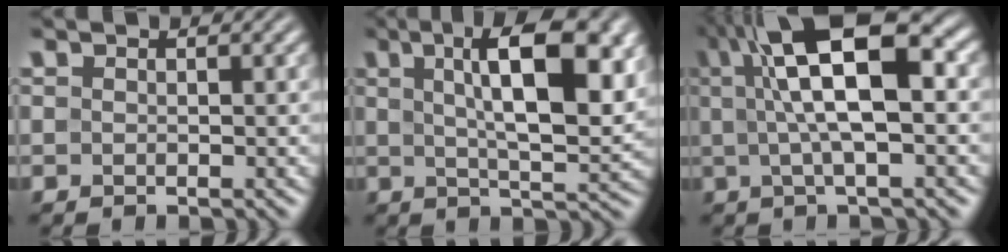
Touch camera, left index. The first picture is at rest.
{"total": 11.2, "force": [3.4, 3.5, 10.0], "torque": [-0.141, 0.002, 0.052]}
{"total": 10.9, "force": [2.4, 3.4, 10.1], "torque": [-0.163, 0.023, 0.034]}